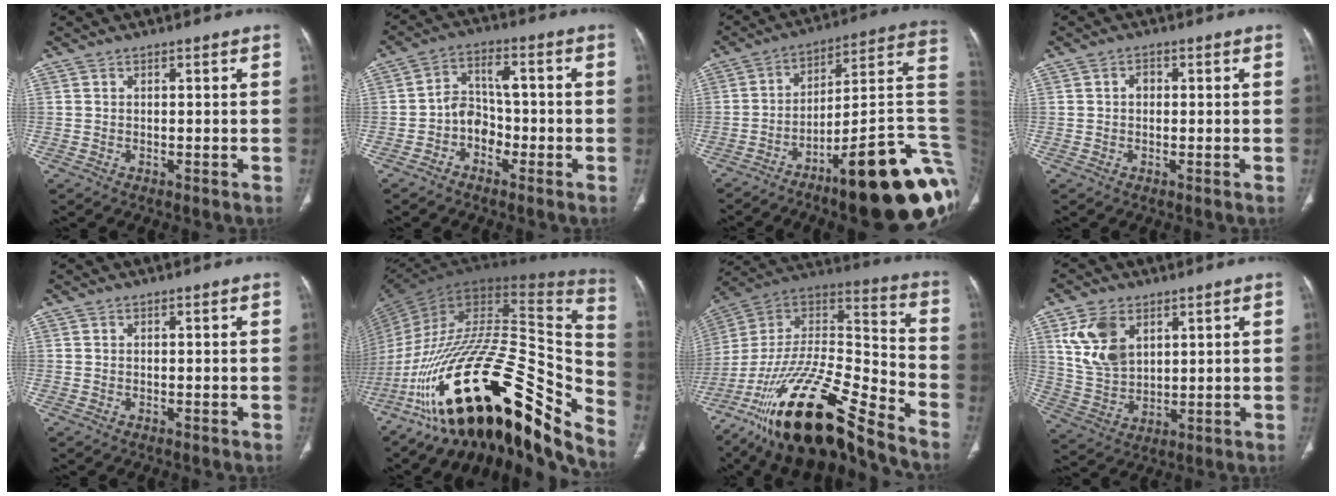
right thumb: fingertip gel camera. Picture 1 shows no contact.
{"total": 6.3, "force": [-2.5, 4.7, 3.2], "torque": [-0.036, 0.031, -0.054]}
{"total": 28.0, "force": [-11.2, 6.9, 24.7], "torque": [-0.219, 0.083, -0.157]}
{"total": 1.5, "force": [0.1, 1.2, 1.0], "torque": [-0.009, 0.006, -0.003]}
{"total": 0.0}
{"total": 39.4, "force": [-23.6, 12.8, 28.9], "torque": [-0.415, 0.060, -0.373]}
{"total": 26.5, "force": [-19.0, 6.6, 17.3], "torque": [-0.319, 0.060, -0.337]}
{"total": 10.6, "force": [4.6, 6.9, 6.6], "torque": [-0.113, -0.016, 0.103]}